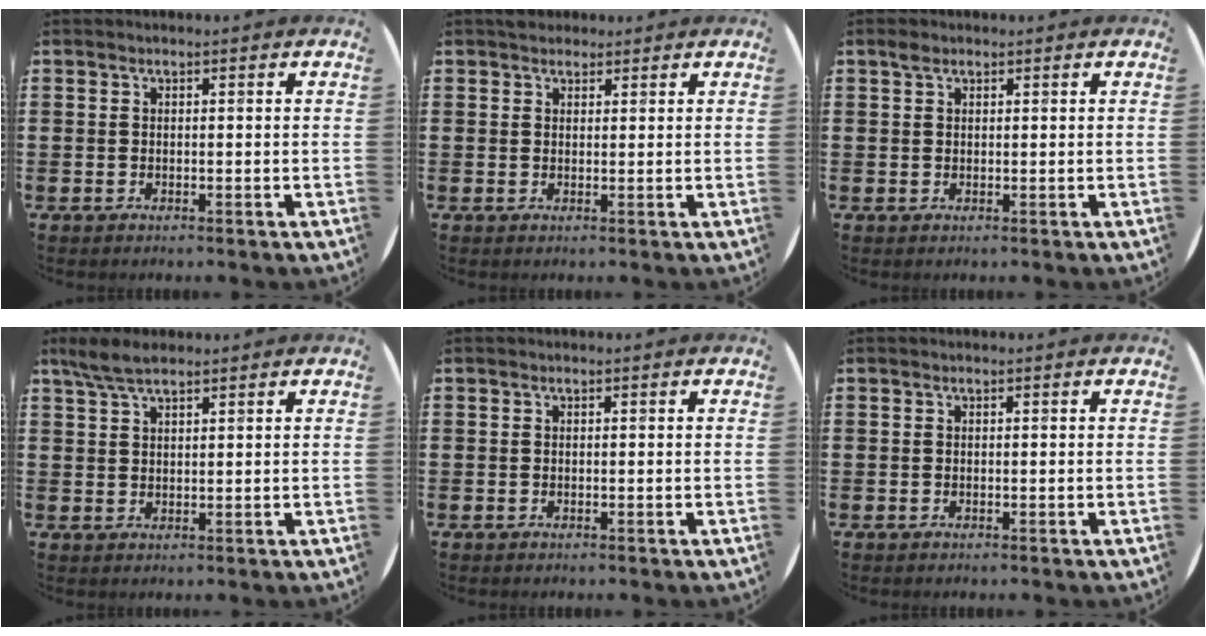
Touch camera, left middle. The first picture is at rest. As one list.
[{"total": 1.6, "force": [1.4, 0.6, -0.1], "torque": [0.008, 0.002, 0.026]}, {"total": 1.1, "force": [0.8, 0.7, 0.3], "torque": [0.001, 0.002, 0.013]}, {"total": 4.0, "force": [3.1, 1.0, 2.2], "torque": [-0.049, 0.003, 0.058]}, {"total": 0.0}, {"total": 0.0}]